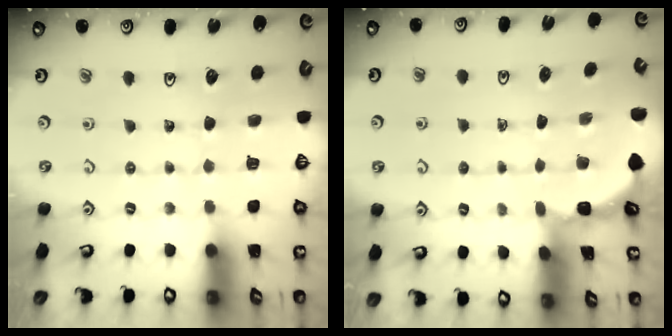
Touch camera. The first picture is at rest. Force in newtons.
{"total": 1.5, "press": 1.5, "slide": 0.1}